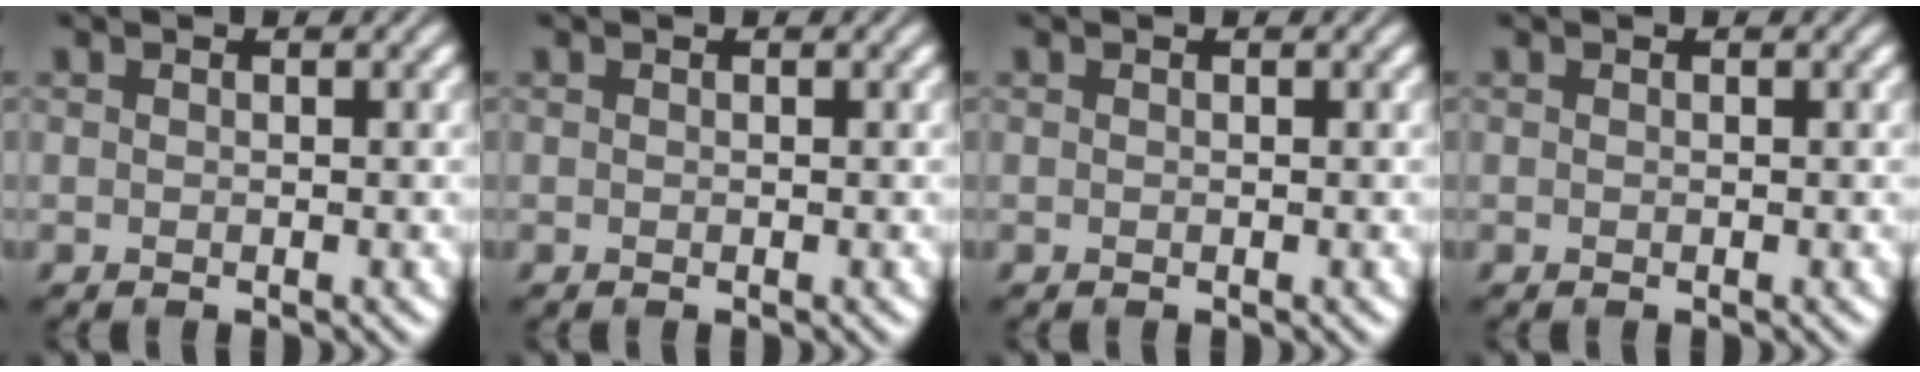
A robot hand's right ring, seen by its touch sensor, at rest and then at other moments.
{"total": 0.0}
{"total": 0.0}
{"total": 0.0}